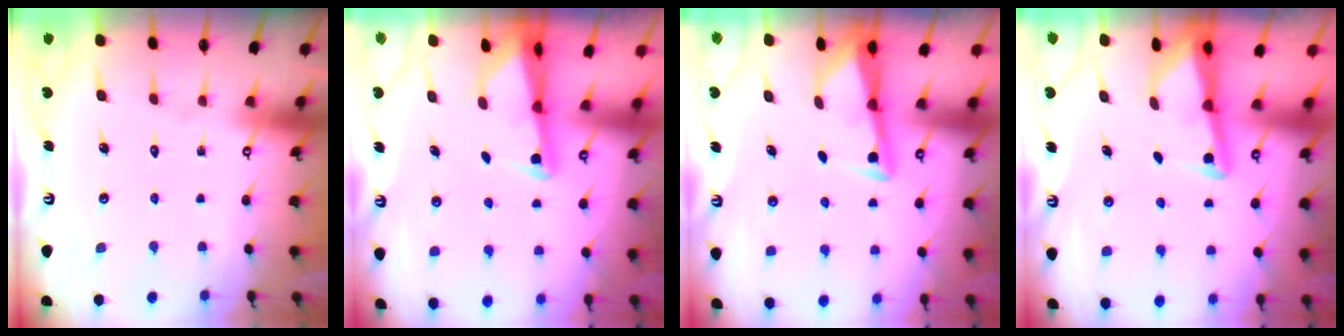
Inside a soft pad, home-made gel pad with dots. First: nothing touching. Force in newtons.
{"total": 2.7, "press": 2.6, "slide": 0.5}
{"total": 3.0, "press": 3.0, "slide": 0.3}
{"total": 2.9, "press": 2.9, "slide": 0.3}